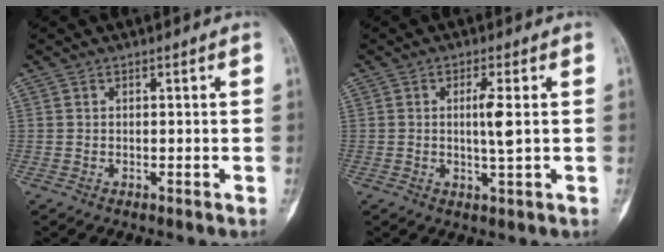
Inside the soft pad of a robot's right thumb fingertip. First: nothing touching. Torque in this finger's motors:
{"motor_torque": [0.36, 0.73, 0.42, -0.36, 0.02]}